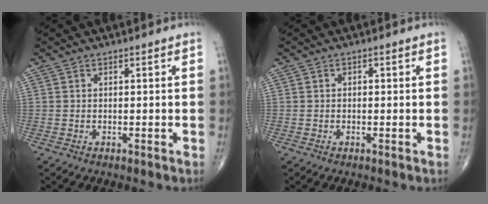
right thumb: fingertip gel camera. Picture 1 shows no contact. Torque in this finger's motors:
{"motor_torque": [-0.10, 0.13, -0.09, -0.11, 0.03]}